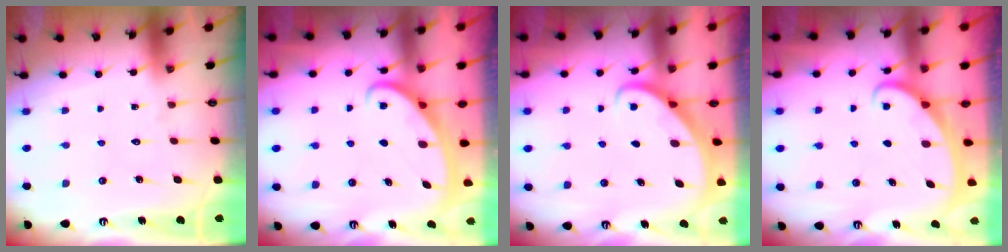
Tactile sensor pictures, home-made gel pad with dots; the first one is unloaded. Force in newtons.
{"total": 2.5, "press": 2.5, "slide": 0.4}
{"total": 2.7, "press": 2.7, "slide": 0.1}
{"total": 2.2, "press": 2.2, "slide": 0.3}